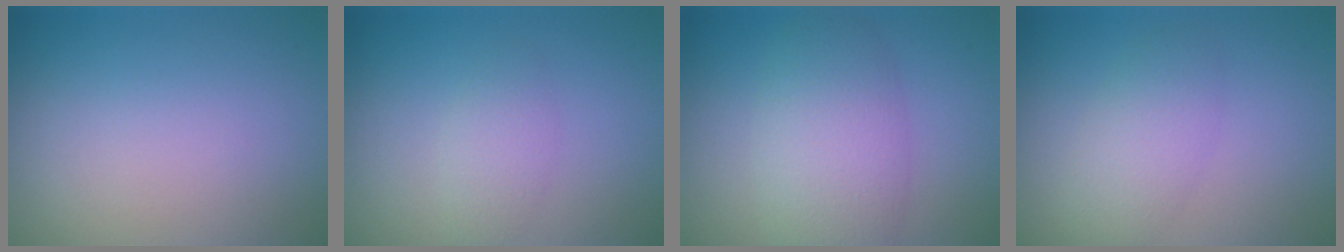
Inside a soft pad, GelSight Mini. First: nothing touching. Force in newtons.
{"total": 1.9, "press": 1.9, "slide": 0.0}
{"total": 6.1, "press": 6.1, "slide": 0.2}
{"total": 3.2, "press": 3.2, "slide": 0.0}